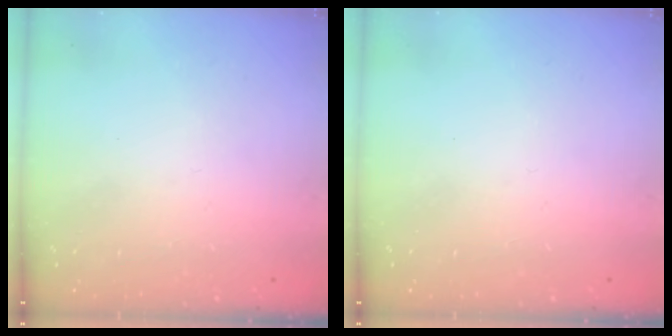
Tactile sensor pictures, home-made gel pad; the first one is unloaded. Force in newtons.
{"total": 0.0}